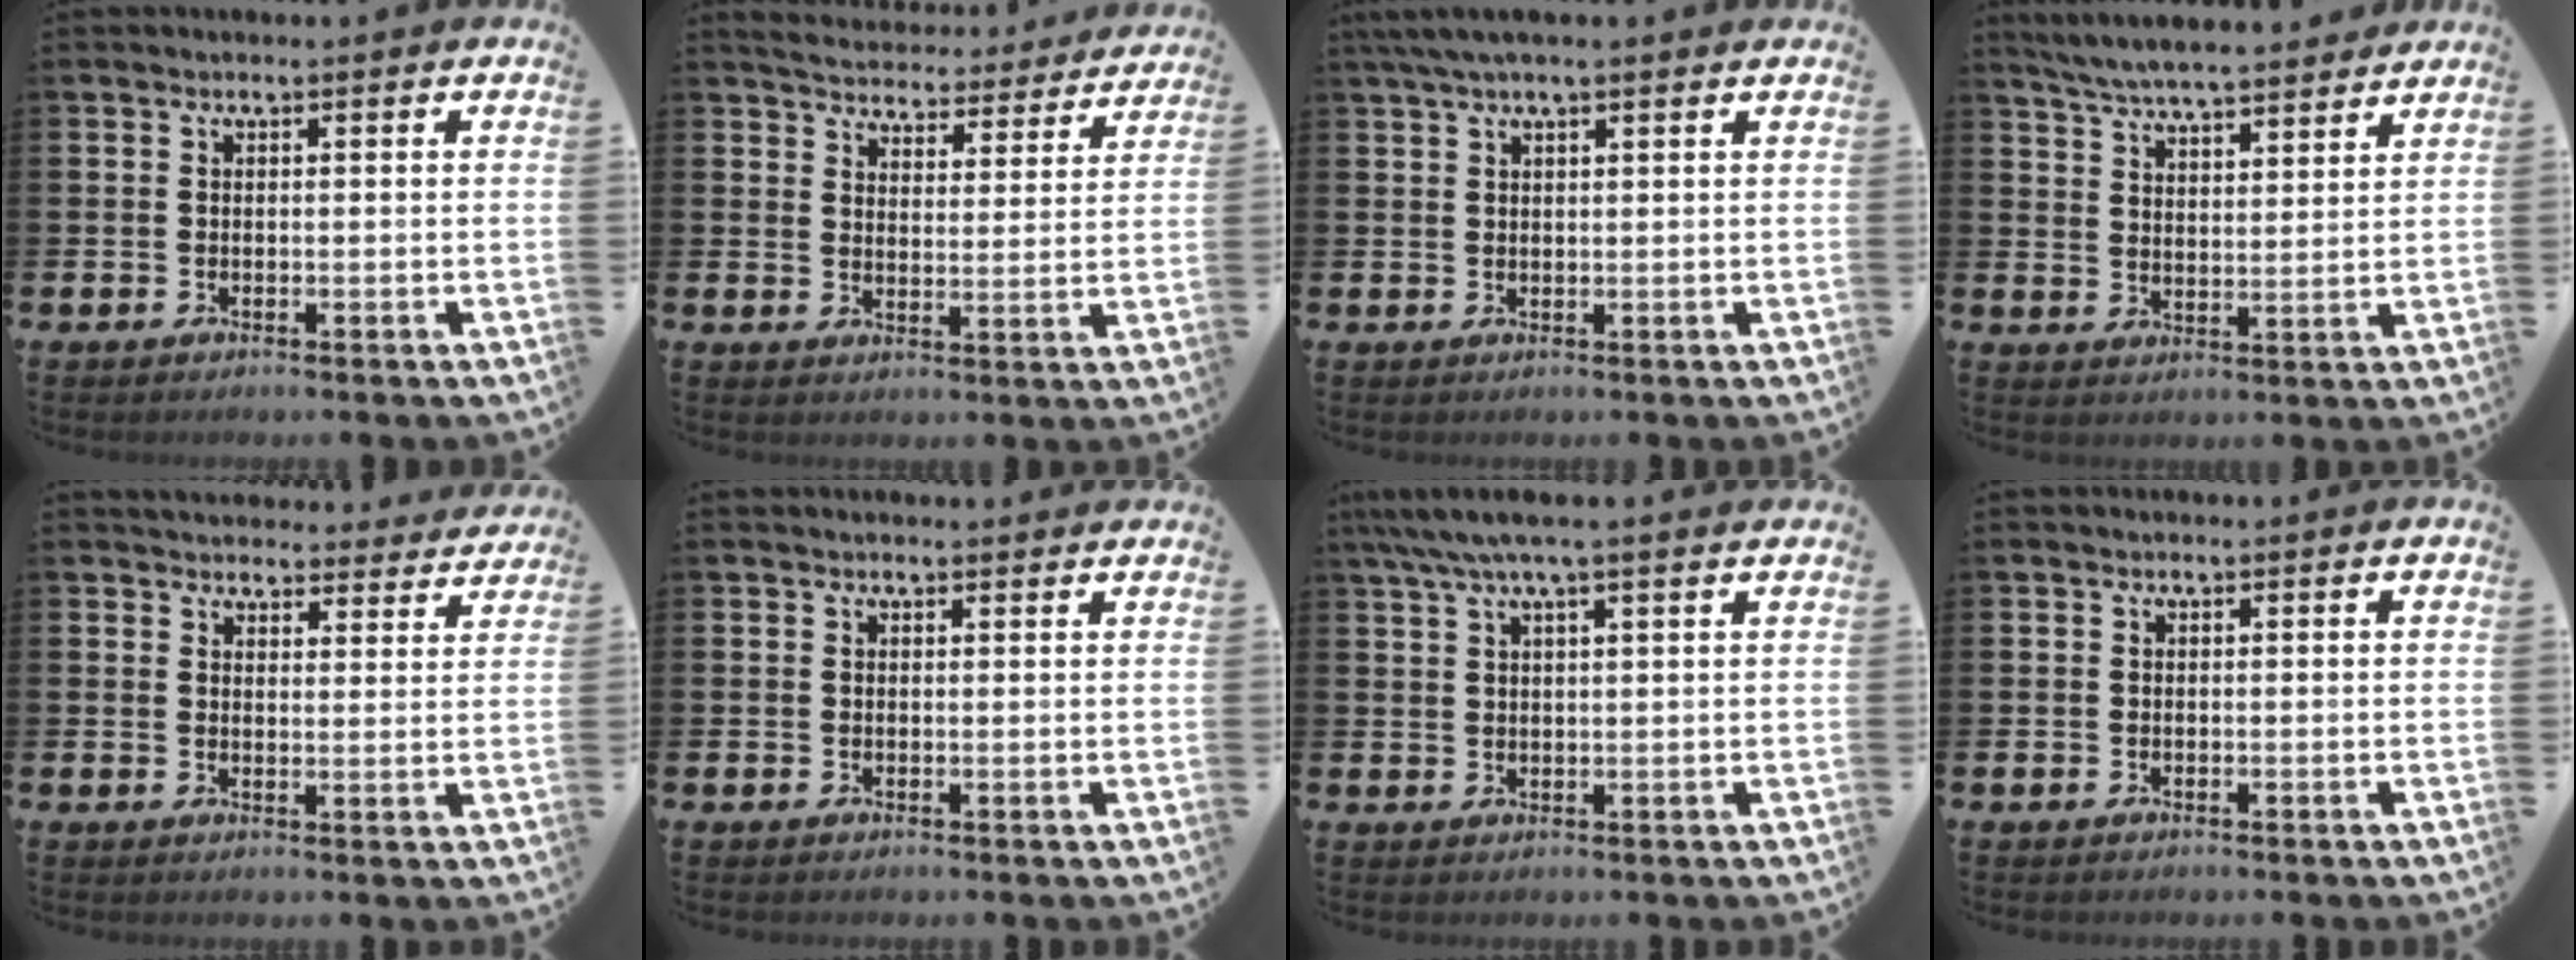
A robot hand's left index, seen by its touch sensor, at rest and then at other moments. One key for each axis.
{"total": 4.7, "fx": 4.7, "fy": 0.7, "fz": 0.1, "tx": -0.019, "ty": -0.040, "tz": 0.077}
{"total": 3.1, "fx": 2.3, "fy": 0.4, "fz": 1.9, "tx": -0.049, "ty": 0.004, "tz": 0.044}
{"total": 6.2, "fx": 6.1, "fy": 0.3, "fz": 1.2, "tx": -0.049, "ty": -0.034, "tz": 0.109}
{"total": 4.2, "fx": 4.0, "fy": 1.0, "fz": 0.2, "tx": -0.006, "ty": -0.025, "tz": 0.071}
{"total": 0.9, "fx": 0.8, "fy": 0.2, "fz": 0.1, "tx": 0.009, "ty": -0.002, "tz": 0.013}
{"total": 4.5, "fx": 3.5, "fy": 0.4, "fz": 2.8, "tx": -0.068, "ty": -0.003, "tz": 0.064}
{"total": 0.0}